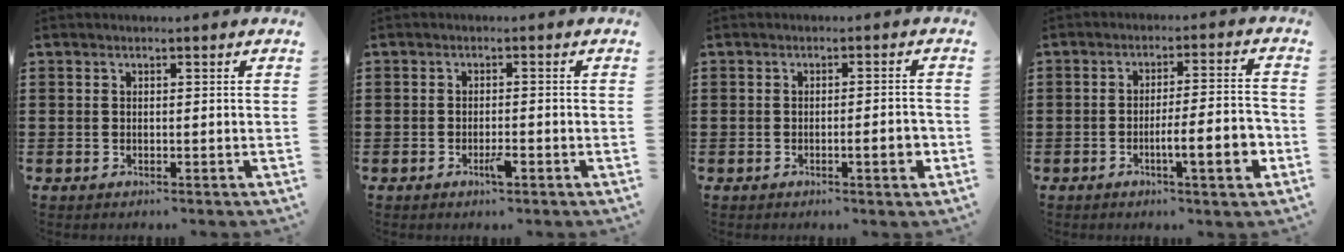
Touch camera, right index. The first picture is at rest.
{"total": 2.3, "force": [-1.2, 0.5, 1.9], "torque": [-0.032, 0.001, -0.021]}
{"total": 3.6, "force": [-1.0, 0.5, 3.4], "torque": [-0.056, -0.003, -0.016]}
{"total": 7.6, "force": [-2.7, 1.1, 7.0], "torque": [-0.105, -0.006, -0.047]}